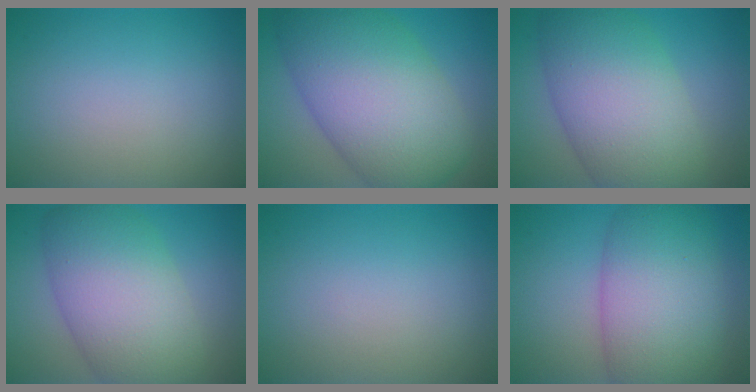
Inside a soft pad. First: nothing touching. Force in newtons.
{"total": 13.1, "press": 13.1, "slide": 0.4}
{"total": 11.0, "press": 11.0, "slide": 0.3}
{"total": 10.2, "press": 10.2, "slide": 0.3}
{"total": 0.0}
{"total": 10.6, "press": 10.6, "slide": 0.3}